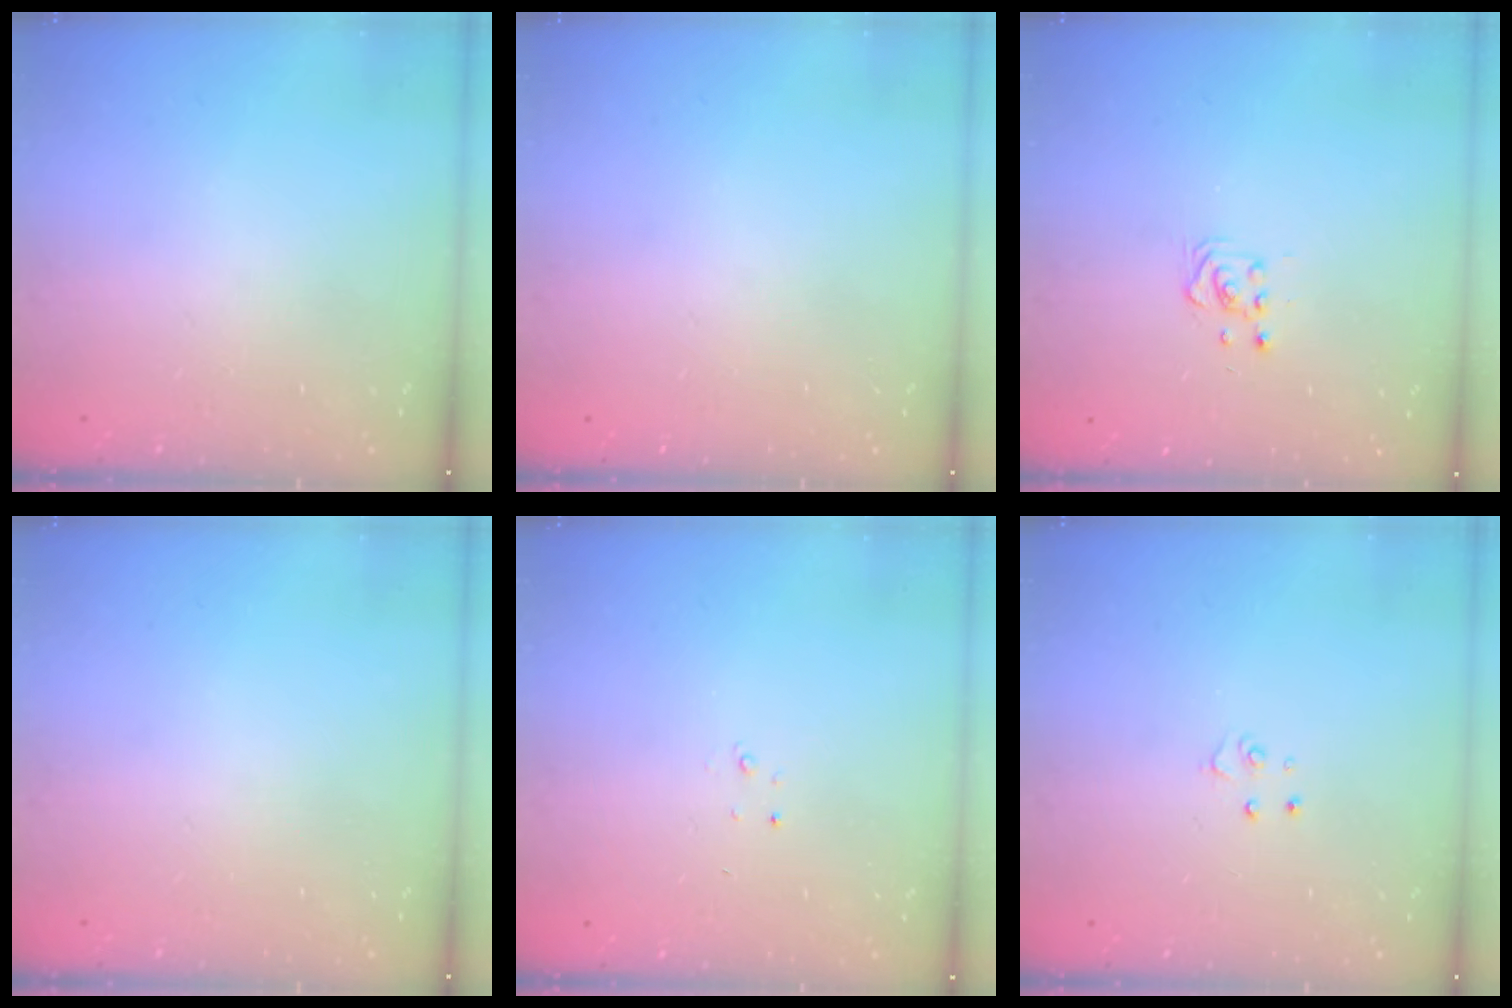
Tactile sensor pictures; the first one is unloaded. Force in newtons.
{"total": 0.0}
{"total": 3.8, "press": 3.7, "slide": 0.6}
{"total": 0.0}
{"total": 1.5, "press": 1.5, "slide": 0.2}
{"total": 3.2, "press": 3.2, "slide": 0.3}